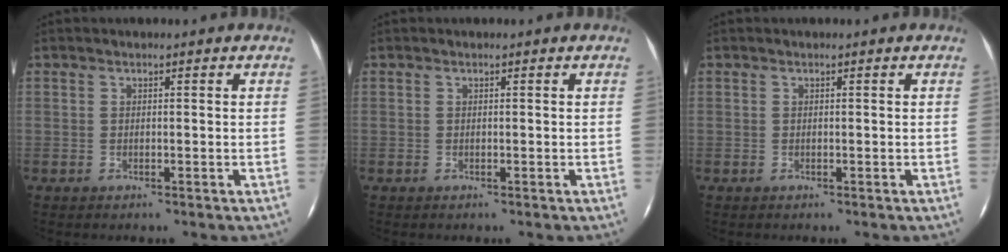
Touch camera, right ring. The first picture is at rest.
{"total": 0.0}
{"total": 0.0}